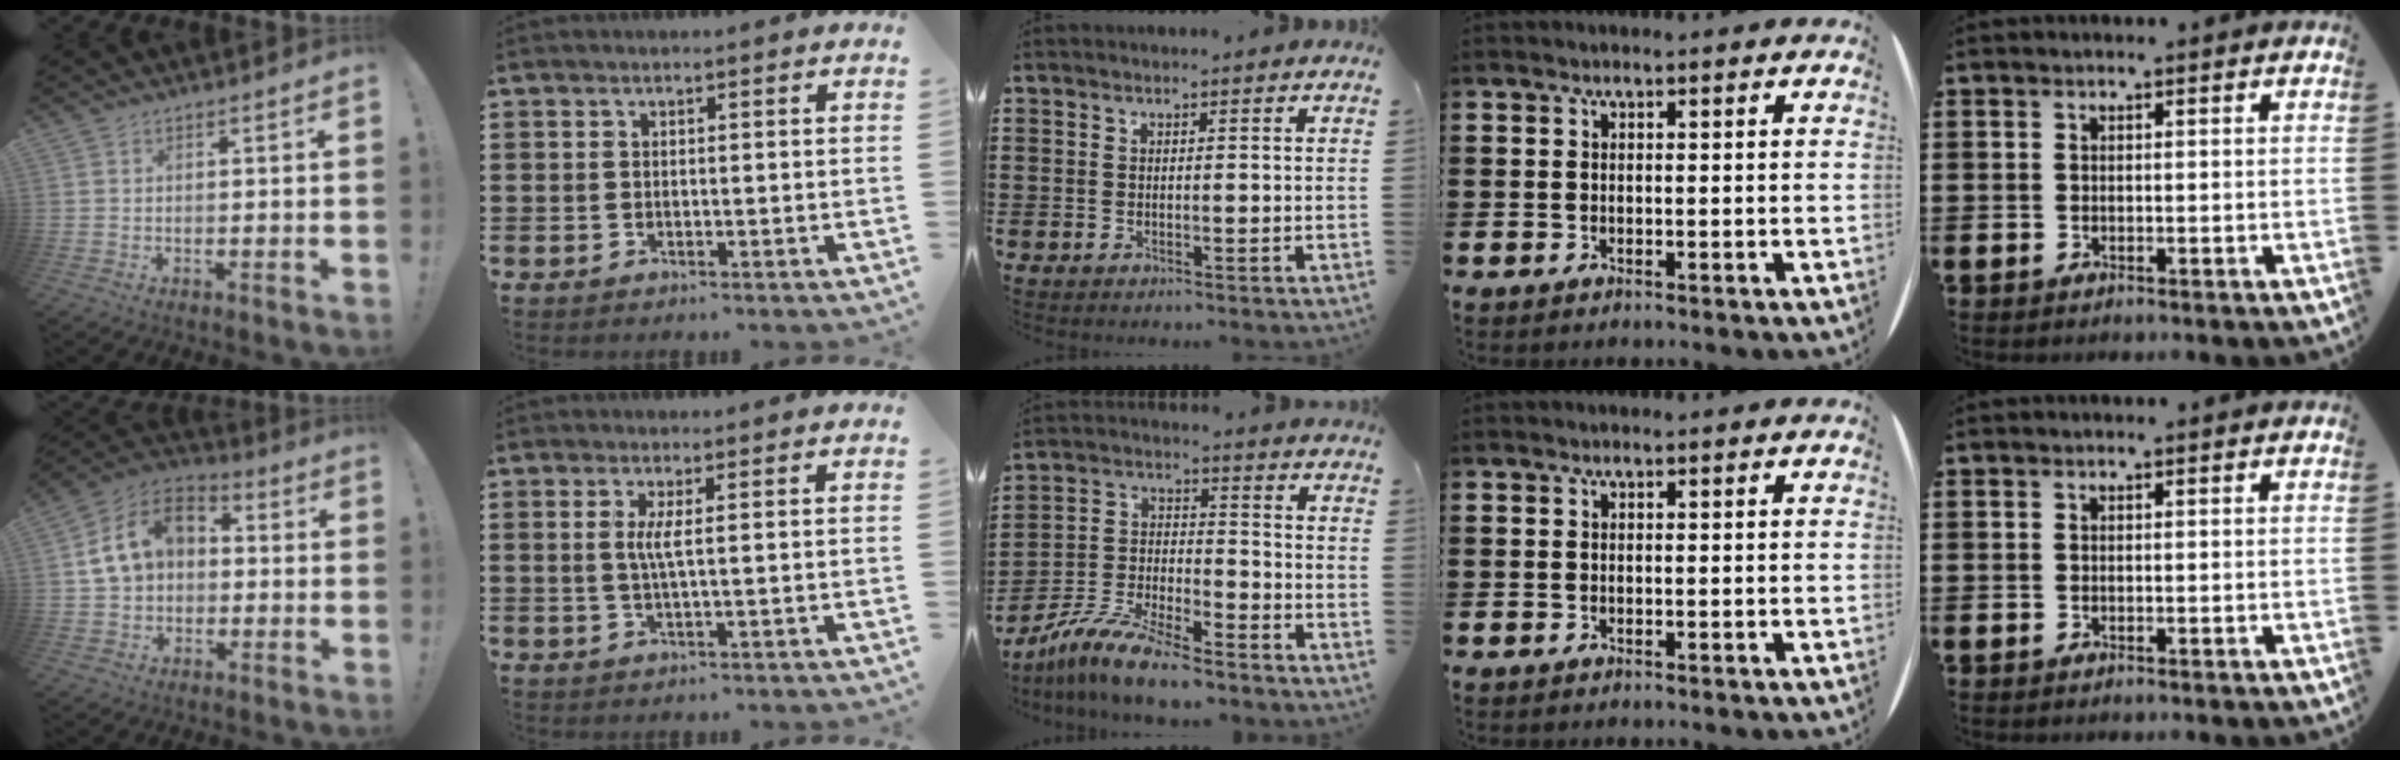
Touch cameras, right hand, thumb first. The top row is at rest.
{"thumb": {"total": 13.6, "force": [2.9, 9.9, 8.9], "torque": [-0.152, 0.018, 0.060]}, "index": {"total": 2.9, "force": [0.3, -0.1, 2.8], "torque": [-0.057, -0.006, 0.002]}, "middle": {"total": 9.4, "force": [-8.5, 1.3, 3.9], "torque": [-0.082, 0.016, -0.166]}}